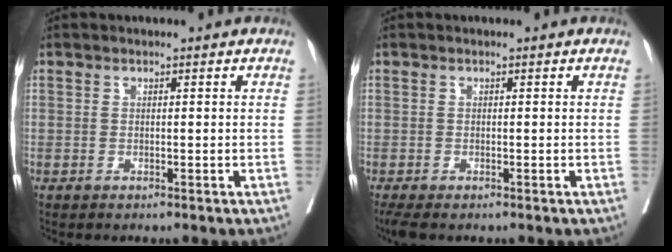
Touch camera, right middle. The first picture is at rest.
{"total": 3.1, "force": [-2.5, 0.8, 1.8], "torque": [-0.032, -0.013, -0.041]}